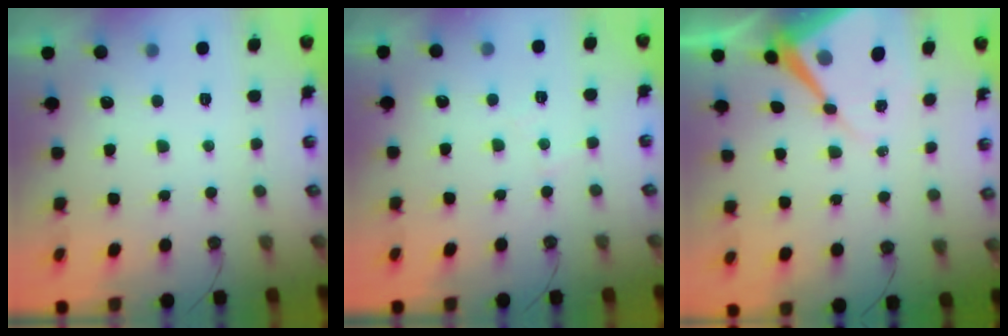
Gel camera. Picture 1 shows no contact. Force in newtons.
{"total": 3.0, "press": 2.9, "slide": 0.5}
{"total": 10.1, "press": 10.1, "slide": 0.8}